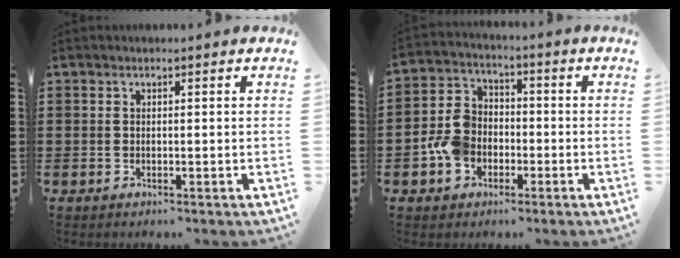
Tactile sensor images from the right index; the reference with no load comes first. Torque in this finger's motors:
{"motor_torque": [1.72, 0.42, 0.72, 0.17]}